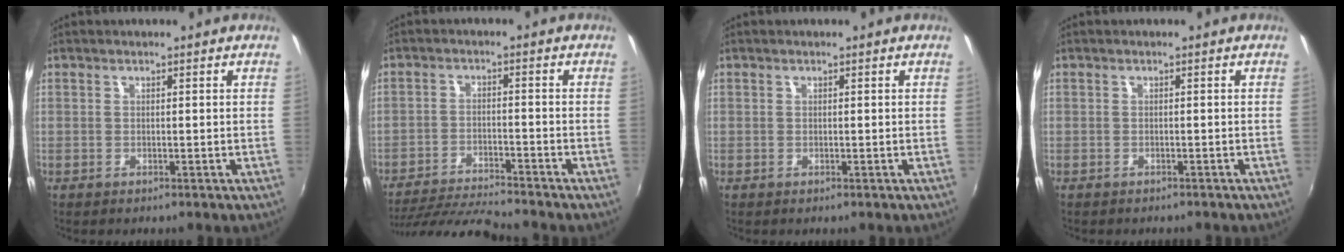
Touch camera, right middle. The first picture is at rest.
{"total": 11.2, "force": [-10.5, 0.1, 3.8], "torque": [-0.095, -0.008, -0.185]}
{"total": 0.0}
{"total": 1.2, "force": [-1.0, 0.6, 0.2], "torque": [-0.009, -0.002, -0.014]}